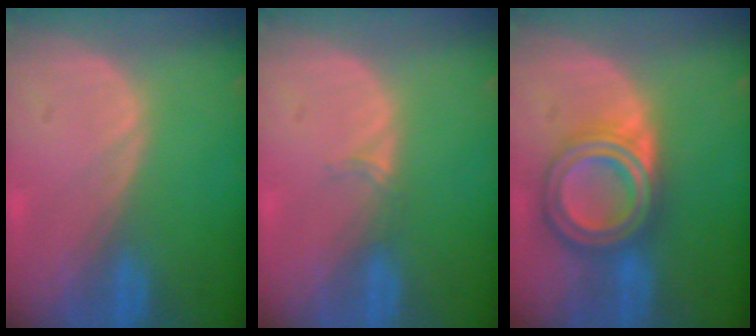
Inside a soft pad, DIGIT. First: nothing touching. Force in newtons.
{"total": 1.3, "press": 1.0, "slide": 0.9}
{"total": 8.0, "press": 8.0, "slide": 0.5}